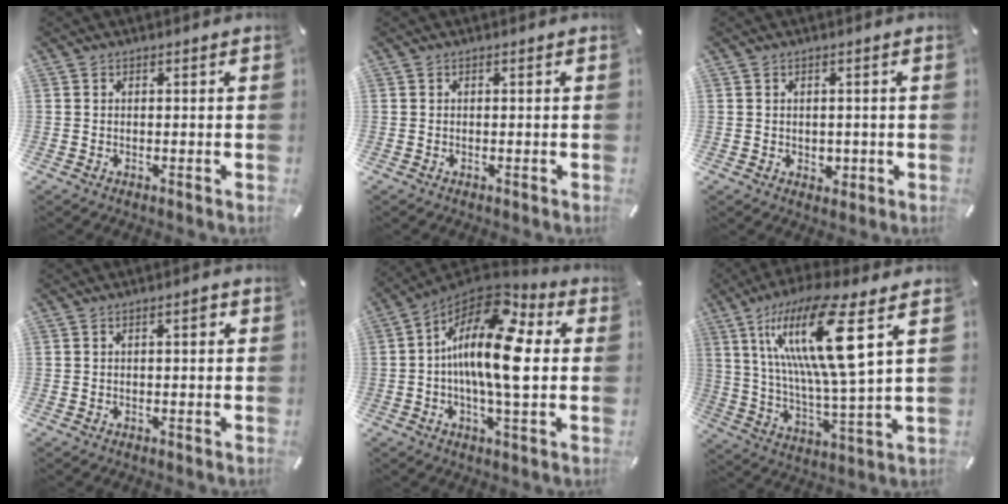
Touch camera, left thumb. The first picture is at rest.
{"total": 0.0}
{"total": 2.2, "force": [-0.2, 2.0, 0.9], "torque": [-0.008, 0.000, -0.006]}
{"total": 2.0, "force": [0.4, 0.7, 1.8], "torque": [-0.029, 0.005, 0.003]}
{"total": 17.9, "force": [2.6, 6.9, 16.3], "torque": [-0.300, -0.024, 0.039]}
{"total": 19.9, "force": [8.9, 3.6, 17.5], "torque": [-0.355, -0.036, 0.124]}